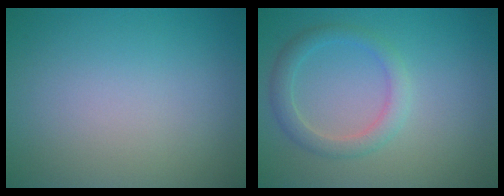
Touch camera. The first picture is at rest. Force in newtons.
{"total": 2.5, "press": 2.5, "slide": 0.1}